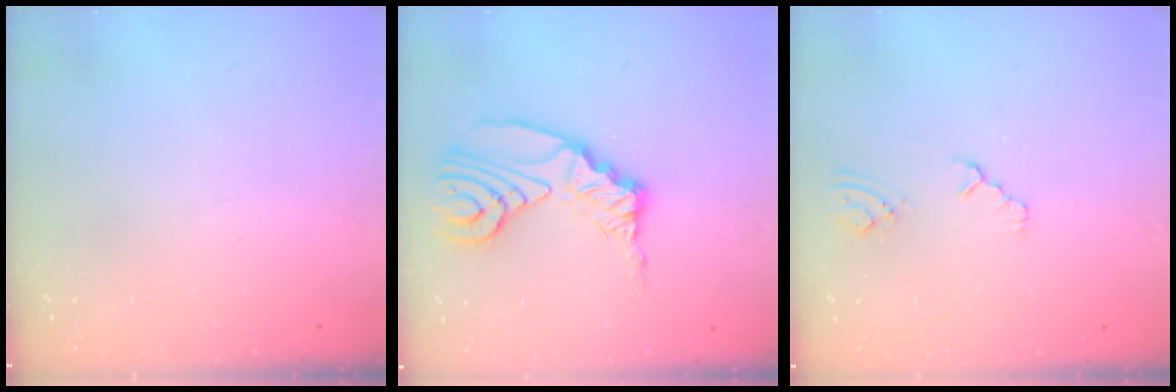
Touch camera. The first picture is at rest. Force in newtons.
{"total": 14.9, "press": 14.8, "slide": 1.9}
{"total": 2.4, "press": 2.3, "slide": 0.4}